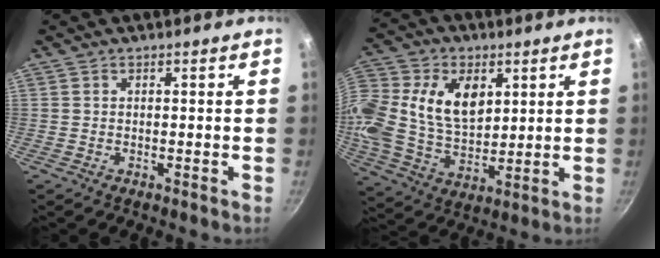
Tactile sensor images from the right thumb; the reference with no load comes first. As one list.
[{"total": 21.8, "force": [5.7, 15.0, 14.8], "torque": [-0.320, 0.015, 0.104]}]